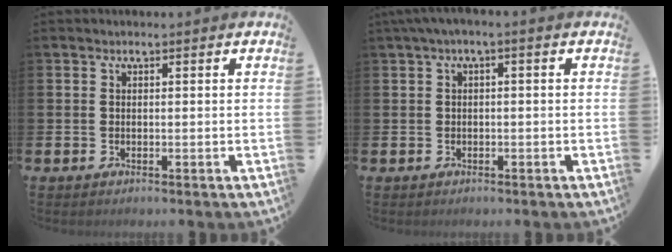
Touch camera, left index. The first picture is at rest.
{"total": 1.1, "force": [-0.4, 0.1, 1.0], "torque": [-0.020, 0.002, -0.008]}